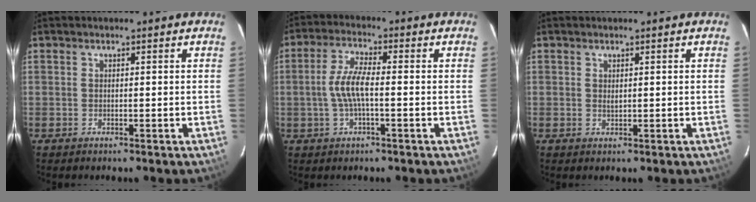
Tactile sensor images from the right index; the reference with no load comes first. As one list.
[{"total": 6.5, "force": [-0.8, 1.8, 6.2], "torque": [-0.127, 0.008, -0.016]}, {"total": 0.8, "force": [0.3, 0.5, 0.6], "torque": [-0.009, 0.001, 0.007]}]